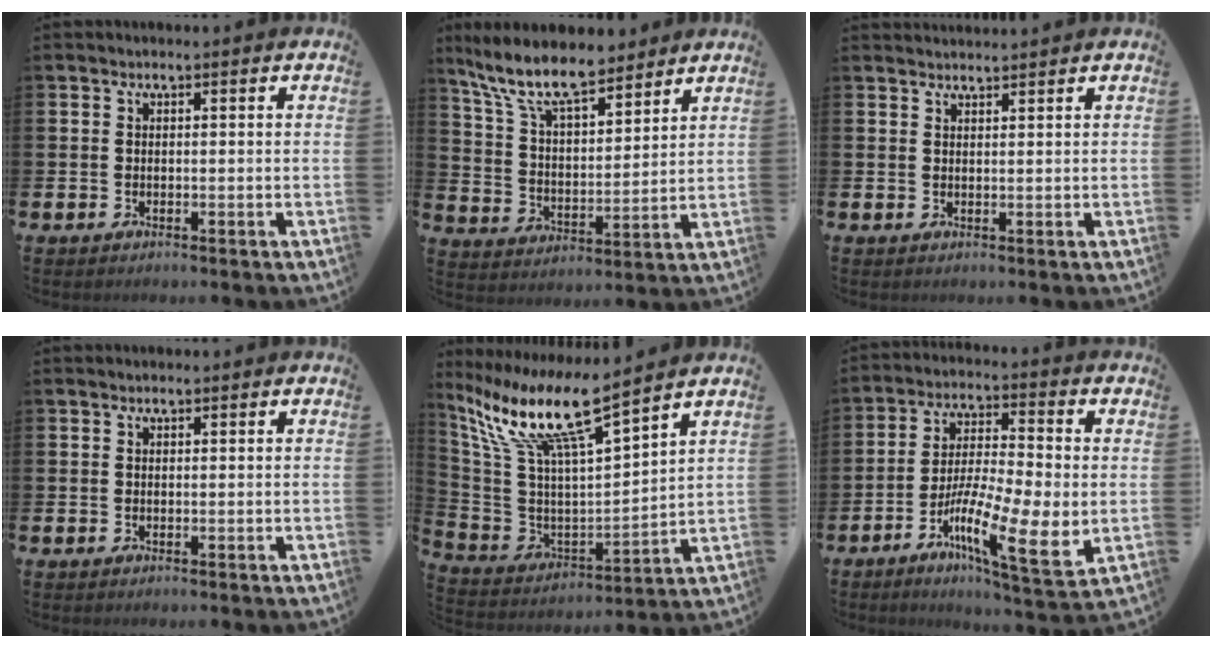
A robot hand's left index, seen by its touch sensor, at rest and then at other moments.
{"total": 10.6, "force": [9.0, 3.2, 4.8], "torque": [-0.130, -0.039, 0.162]}
{"total": 1.7, "force": [1.7, 0.1, 0.0], "torque": [0.011, -0.012, 0.028]}
{"total": 0.6, "force": [0.6, 0.1, 0.2], "torque": [0.005, -0.002, 0.009]}
{"total": 12.6, "force": [9.7, 1.9, 7.8], "torque": [-0.185, -0.061, 0.163]}
{"total": 11.0, "force": [-3.2, 1.9, 10.3], "torque": [-0.173, -0.035, -0.061]}